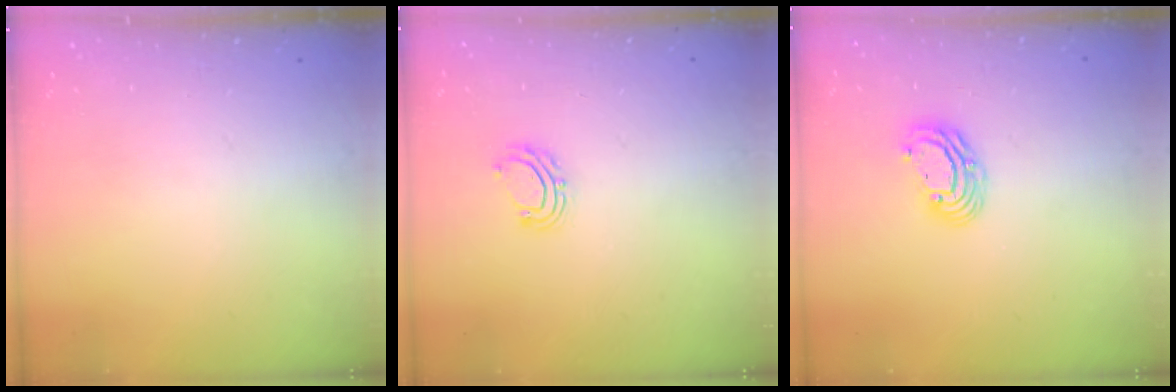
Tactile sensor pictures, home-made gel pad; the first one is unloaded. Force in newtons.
{"total": 6.3, "press": 6.2, "slide": 1.3}
{"total": 7.0, "press": 7.0, "slide": 0.8}